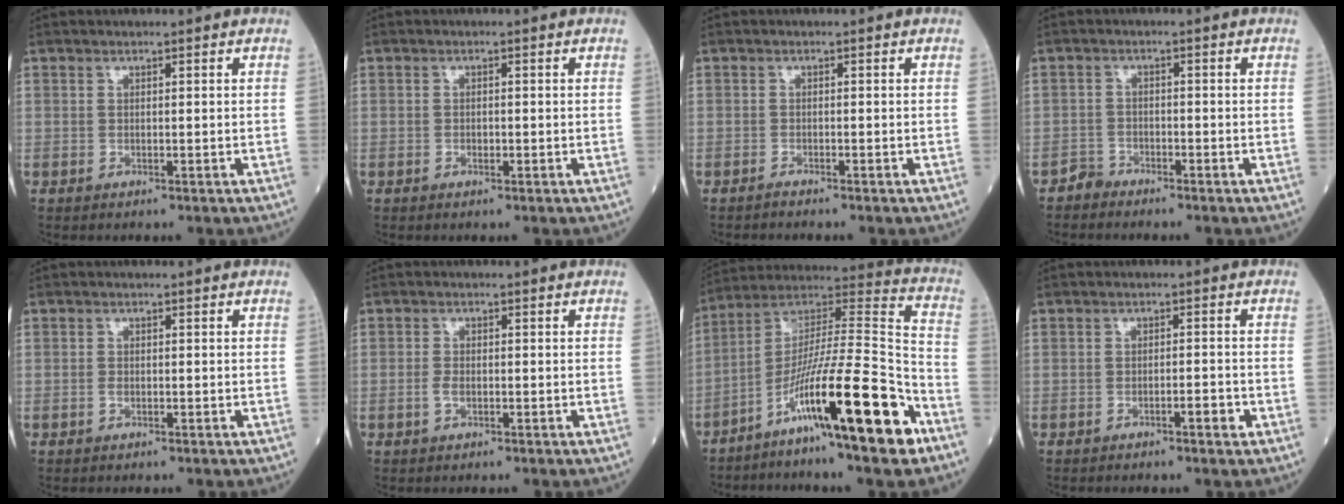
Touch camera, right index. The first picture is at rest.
{"total": 0.9, "force": [-0.4, 0.5, 0.6], "torque": [-0.014, 0.001, -0.007]}
{"total": 0.7, "force": [-0.7, -0.2, 0.1], "torque": [-0.003, 0.000, -0.013]}
{"total": 1.8, "force": [-1.6, 0.6, -0.7], "torque": [0.021, 0.001, -0.034]}
{"total": 0.8, "force": [-0.4, 0.5, 0.5], "torque": [-0.012, 0.002, -0.006]}
{"total": 1.7, "force": [-0.6, 0.9, 1.4], "torque": [-0.031, 0.002, -0.012]}
{"total": 21.0, "force": [-10.6, 0.8, 18.2], "torque": [-0.312, -0.014, -0.185]}
{"total": 2.3, "force": [-1.3, 0.3, 1.8], "torque": [-0.026, 0.002, -0.021]}